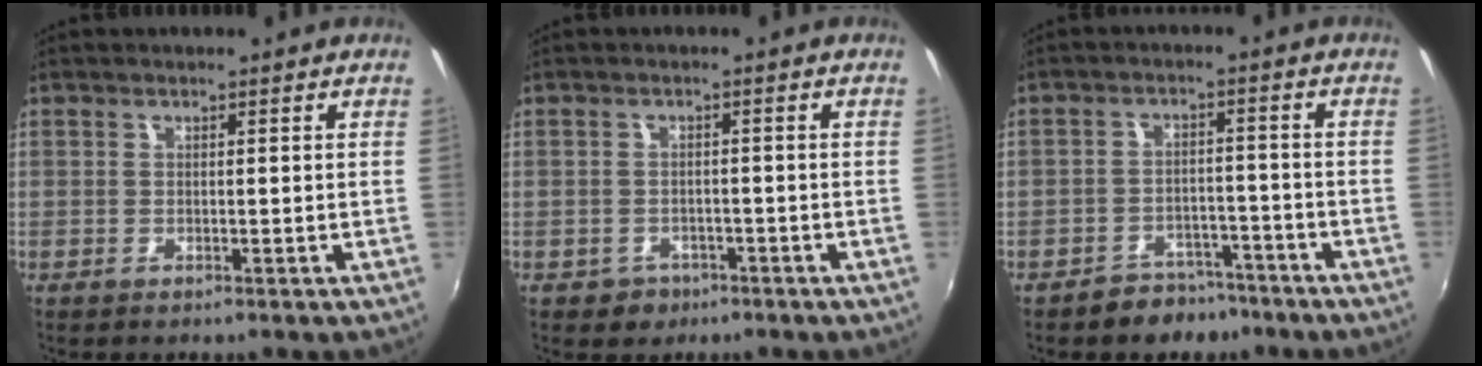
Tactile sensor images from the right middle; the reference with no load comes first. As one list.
[{"total": 3.6, "force": [-1.9, 3.0, 0.6], "torque": [-0.024, 0.002, -0.025]}, {"total": 6.1, "force": [-4.7, 3.8, 0.6], "torque": [-0.015, 0.025, -0.063]}]